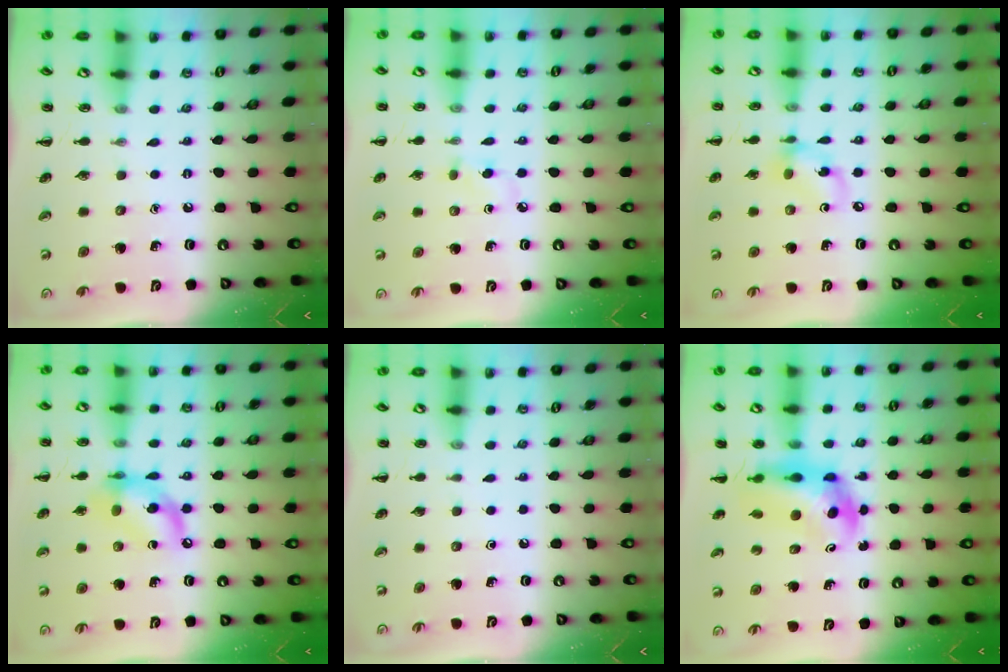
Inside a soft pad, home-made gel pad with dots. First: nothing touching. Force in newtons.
{"total": 3.4, "press": 3.1, "slide": 1.4}
{"total": 8.5, "press": 8.4, "slide": 1.3}
{"total": 12.2, "press": 12.0, "slide": 2.6}
{"total": 0.0}
{"total": 6.4, "press": 6.2, "slide": 1.3}